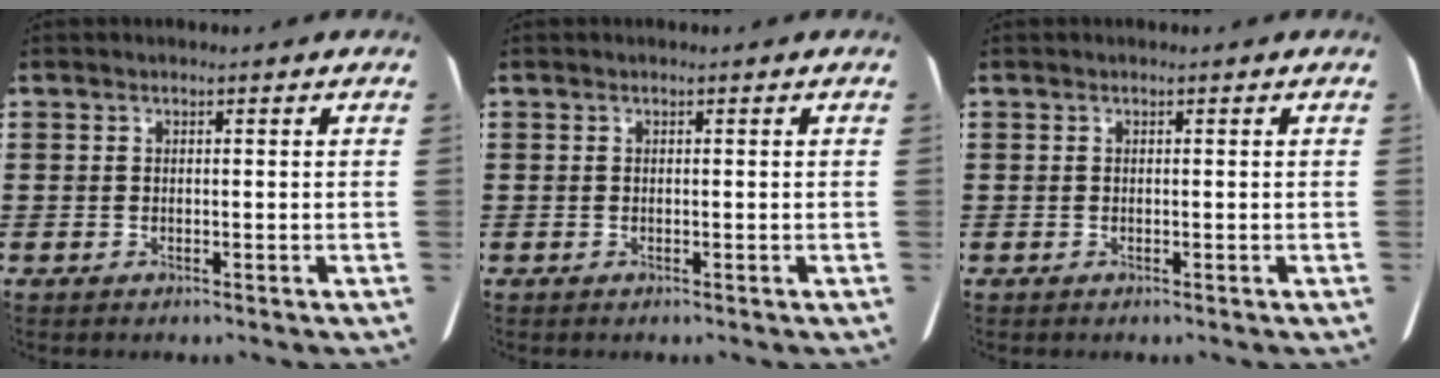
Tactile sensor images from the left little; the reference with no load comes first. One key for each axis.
{"total": 0.0}
{"total": 0.0}